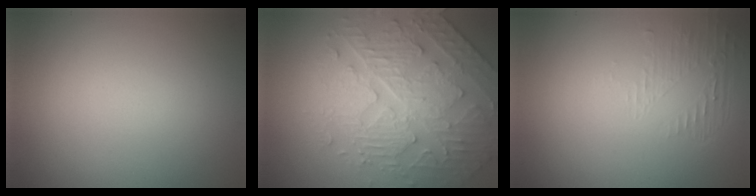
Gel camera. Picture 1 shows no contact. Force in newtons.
{"total": 4.6, "press": 4.6, "slide": 0.1}
{"total": 1.3, "press": 0.0, "slide": 1.3}